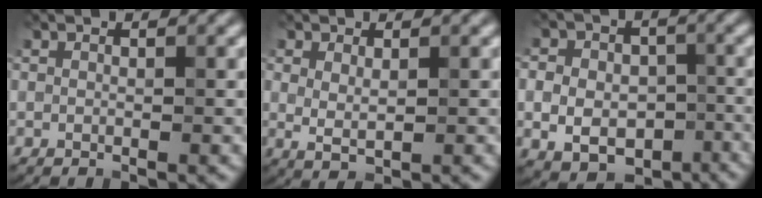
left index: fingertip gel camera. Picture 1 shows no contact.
{"total": 1.6, "force": [0.4, 0.5, 1.5], "torque": [-0.029, -0.006, 0.012]}
{"total": 7.8, "force": [-2.0, 6.1, 4.5], "torque": [-0.055, -0.020, -0.037]}